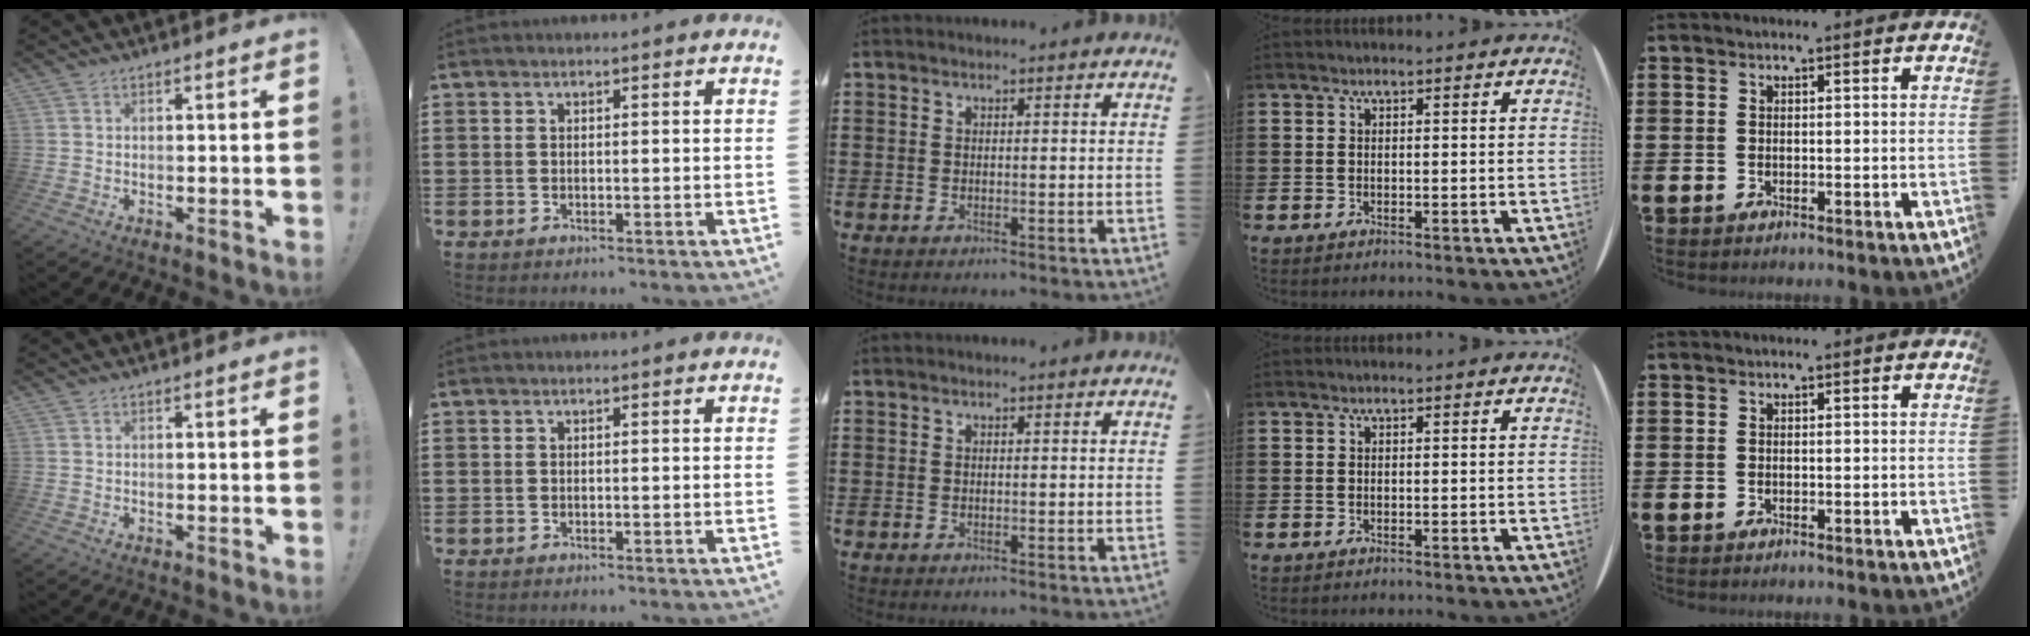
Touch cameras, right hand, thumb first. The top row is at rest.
{}